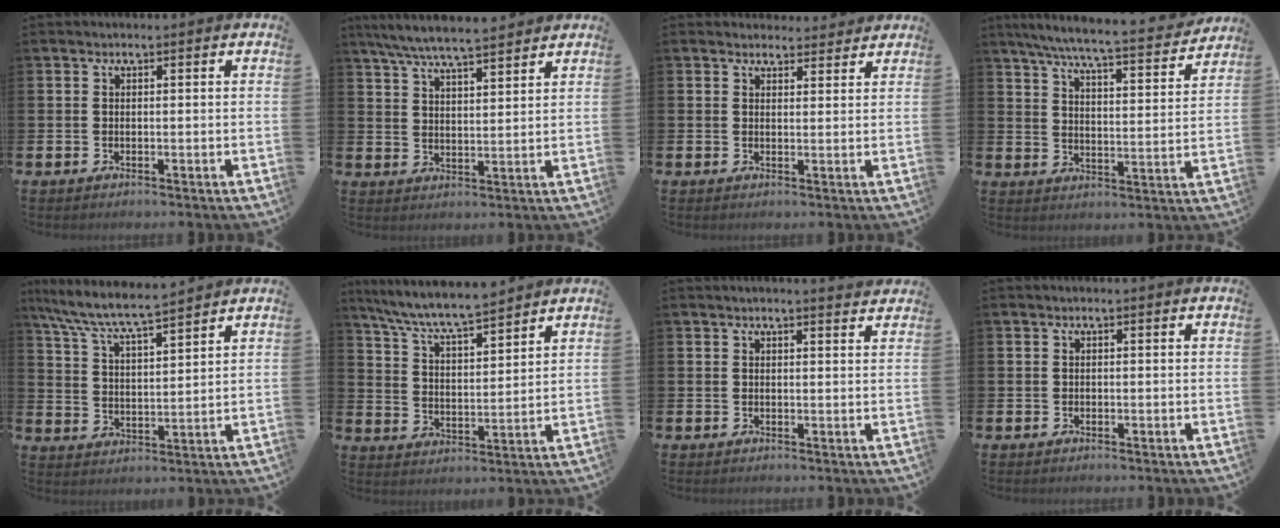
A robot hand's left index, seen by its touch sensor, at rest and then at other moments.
{"total": 6.8, "force": [6.4, 0.7, 2.2], "torque": [-0.067, -0.024, 0.117]}
{"total": 2.4, "force": [2.3, 0.7, -0.2], "torque": [0.008, -0.013, 0.041]}
{"total": 7.0, "force": [6.4, 0.3, 2.9], "torque": [-0.076, -0.046, 0.106]}
{"total": 7.5, "force": [7.1, 0.4, 2.6], "torque": [-0.081, -0.042, 0.124]}
{"total": 7.5, "force": [7.1, 0.4, 2.3], "torque": [-0.077, -0.047, 0.125]}
{"total": 1.4, "force": [1.4, -0.2, 0.2], "torque": [0.006, -0.010, 0.023]}
{"total": 0.0}